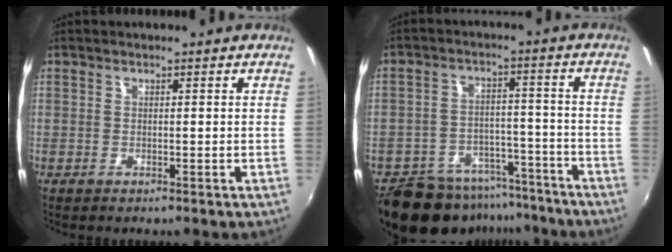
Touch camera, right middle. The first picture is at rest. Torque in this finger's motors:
{"motor_torque": [0.75, -0.93, 0.04, 0.05]}